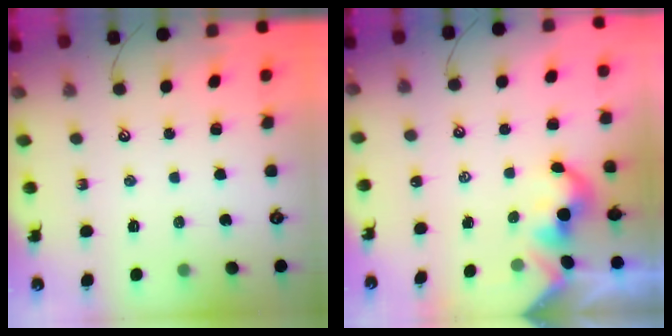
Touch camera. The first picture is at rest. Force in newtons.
{"total": 2.2, "press": 2.2, "slide": 0.3}